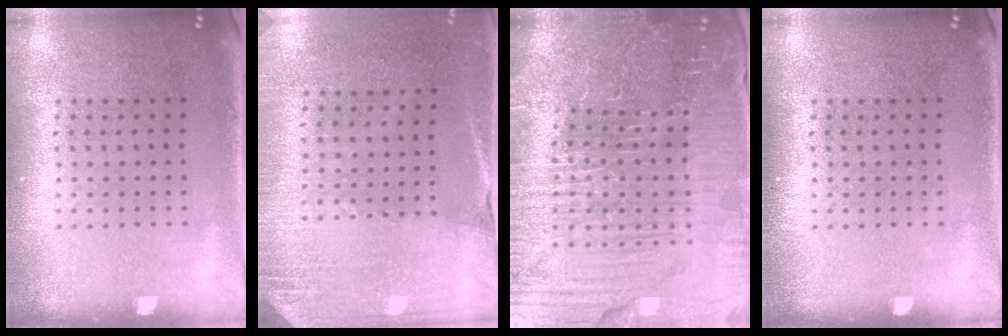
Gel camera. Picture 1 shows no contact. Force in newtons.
{"total": 2.6, "press": 2.4, "slide": 1.0}
{"total": 5.6, "press": 5.4, "slide": 1.6}
{"total": 0.0}